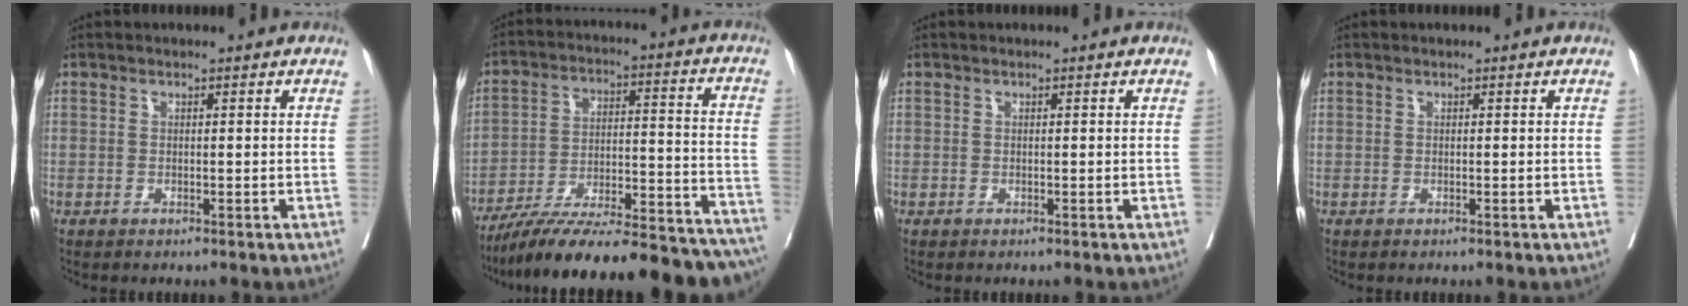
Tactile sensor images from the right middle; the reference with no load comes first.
{"total": 29.5, "force": [-26.3, 3.0, 13.0], "torque": [-0.139, -0.007, -0.375]}
{"total": 0.0}
{"total": 0.0}